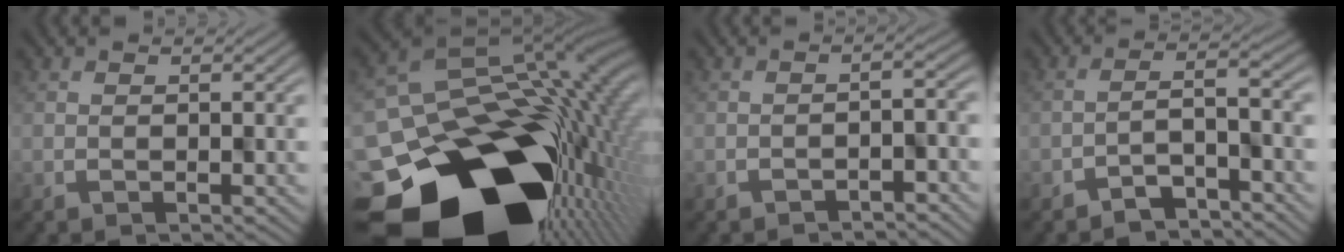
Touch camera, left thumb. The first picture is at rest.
{"total": 21.4, "force": [-8.7, 14.7, 12.9], "torque": [-0.236, -0.063, -0.100]}
{"total": 3.1, "force": [-2.7, 0.5, 1.5], "torque": [-0.018, 0.002, -0.039]}
{"total": 4.2, "force": [-3.7, 0.8, 2.0], "torque": [-0.028, 0.004, -0.065]}